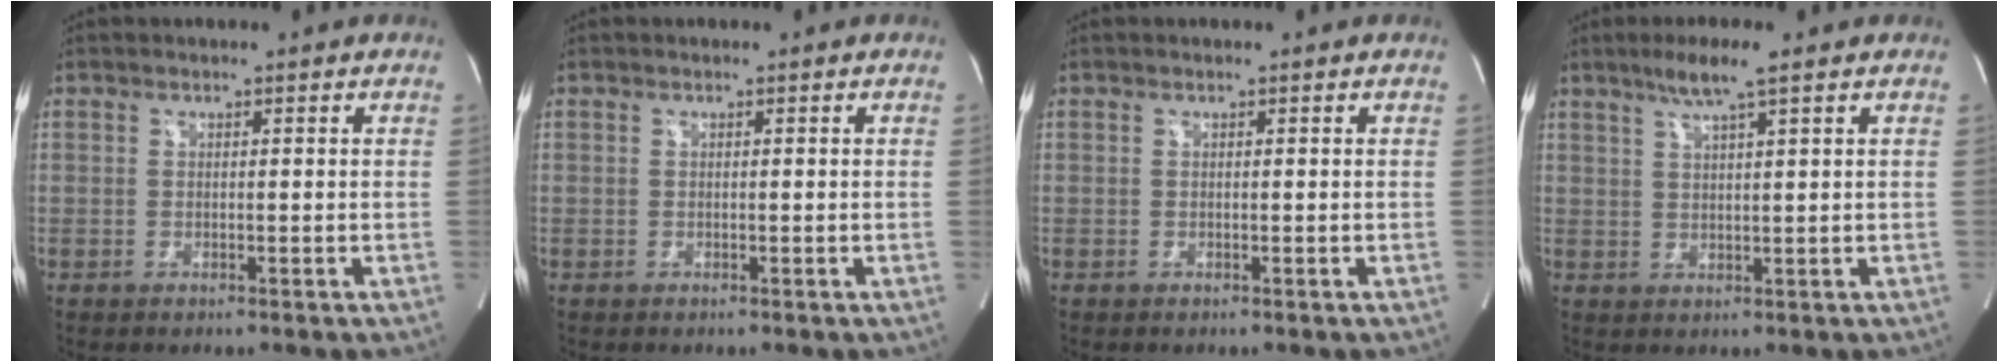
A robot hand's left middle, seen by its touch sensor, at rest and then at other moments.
{"total": 0.0}
{"total": 0.0}
{"total": 5.0, "force": [3.4, -0.2, 3.7], "torque": [-0.077, 0.004, 0.064]}